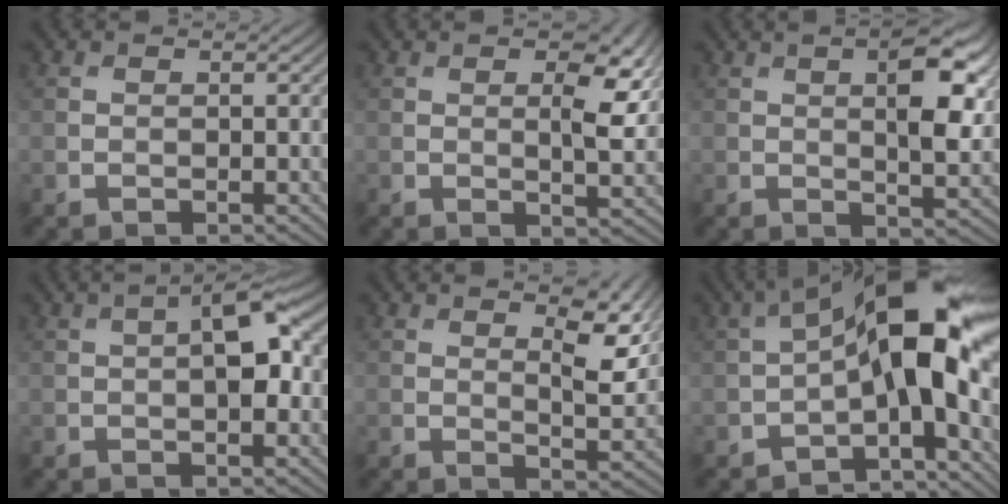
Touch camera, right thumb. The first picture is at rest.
{"total": 5.5, "force": [1.7, 1.9, 4.9], "torque": [-0.082, -0.002, 0.030]}
{"total": 7.7, "force": [2.2, 2.4, 6.9], "torque": [-0.110, 0.003, 0.031]}
{"total": 6.4, "force": [0.6, 2.4, 5.9], "torque": [-0.094, 0.010, 0.004]}
{"total": 6.4, "force": [3.2, 2.0, 5.1], "torque": [-0.088, -0.004, 0.056]}
{"total": 13.1, "force": [-0.7, 5.2, 12.0], "torque": [-0.186, 0.011, -0.029]}